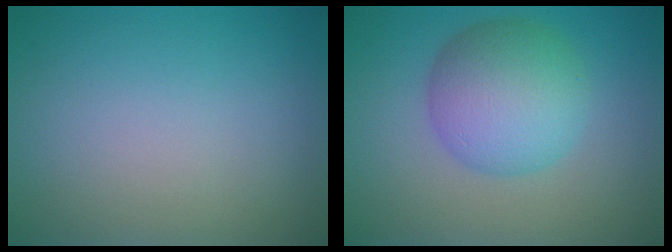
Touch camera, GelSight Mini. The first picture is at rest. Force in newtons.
{"total": 6.5, "press": 6.5, "slide": 0.2}